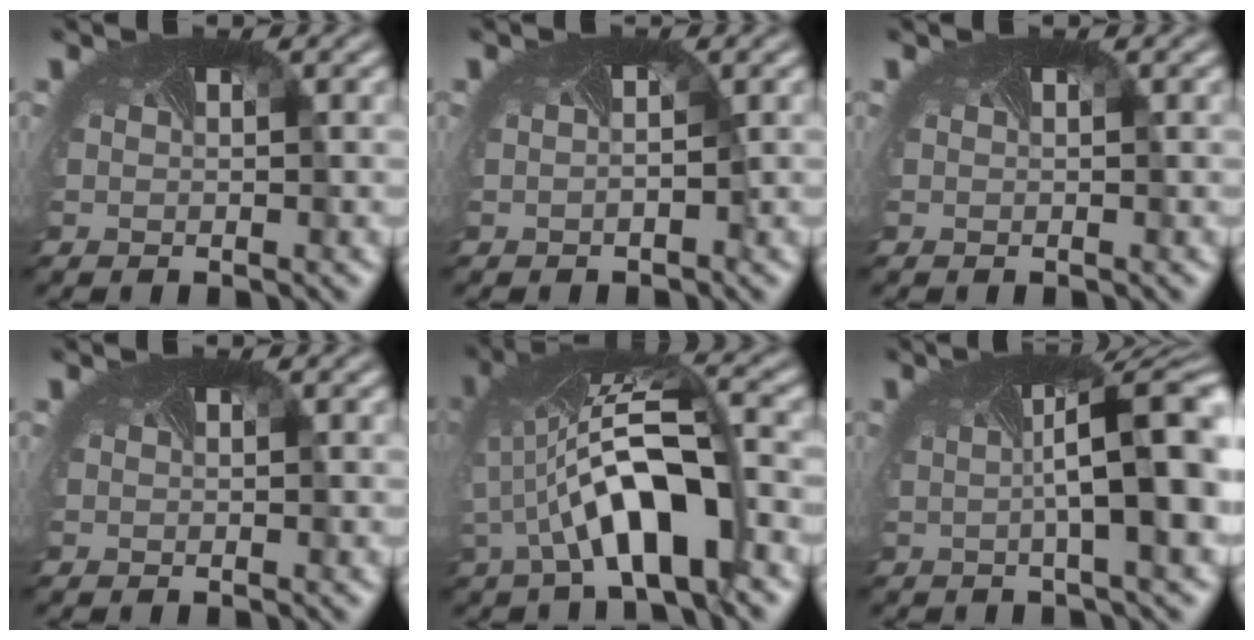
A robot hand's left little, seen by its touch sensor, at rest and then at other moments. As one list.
[{"total": 1.4, "force": [0.0, 0.7, 1.2], "torque": [-0.008, 0.003, -0.006]}, {"total": 0.0}, {"total": 0.0}, {"total": 6.3, "force": [-2.1, 1.9, 5.6], "torque": [-0.134, -0.004, -0.031]}, {"total": 8.6, "force": [0.3, 1.9, 8.3], "torque": [-0.123, 0.002, 0.008]}]